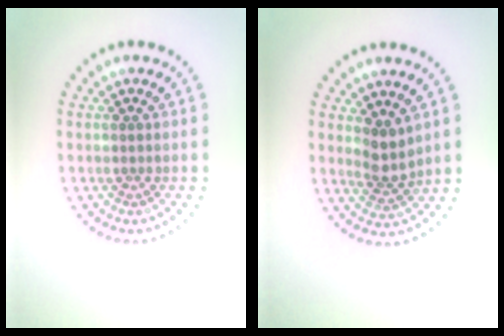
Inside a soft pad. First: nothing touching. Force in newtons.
{"total": 2.4, "press": 2.0, "slide": 1.4}